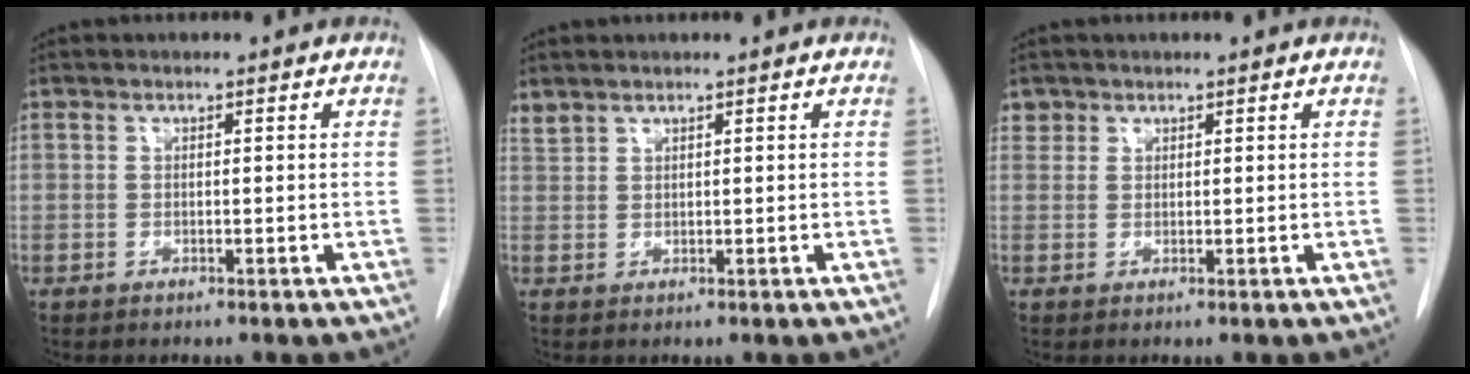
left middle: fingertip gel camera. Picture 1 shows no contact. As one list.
[{"total": 1.3, "force": [1.3, 0.2, 0.1], "torque": [-0.010, 0.011, 0.033]}, {"total": 1.7, "force": [1.4, 1.0, -0.3], "torque": [0.011, 0.008, 0.022]}]